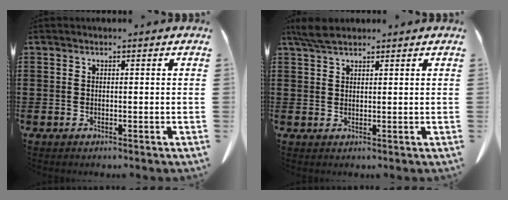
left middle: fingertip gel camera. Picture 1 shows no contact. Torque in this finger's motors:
{"motor_torque": [1.33, 0.80, 0.27, 0.05]}